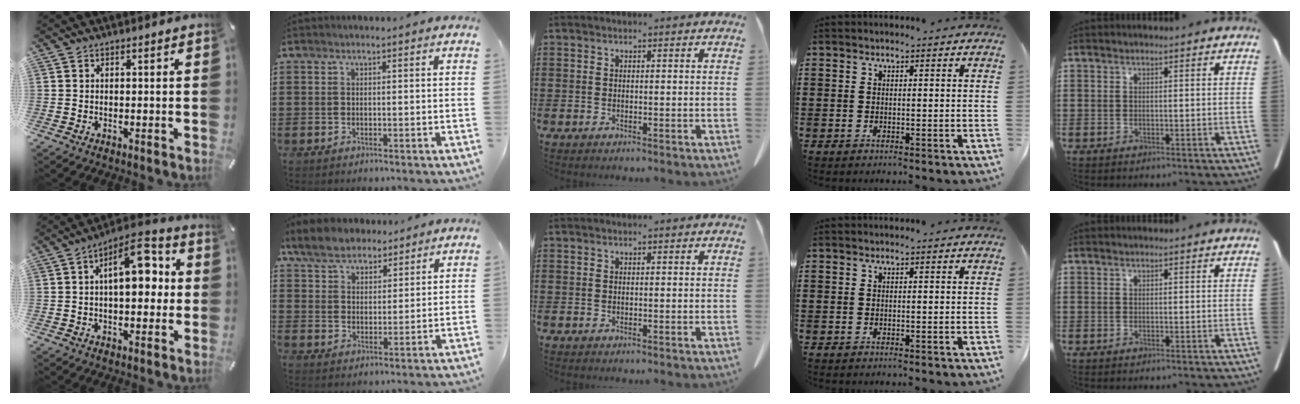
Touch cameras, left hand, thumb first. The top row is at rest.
{"thumb": {"total": 11.9, "force": [1.7, 6.1, 10.1], "torque": [-0.135, -0.009, 0.027]}, "index": {"total": 6.7, "force": [5.6, 3.0, 2.0], "torque": [-0.063, -0.002, 0.107]}}